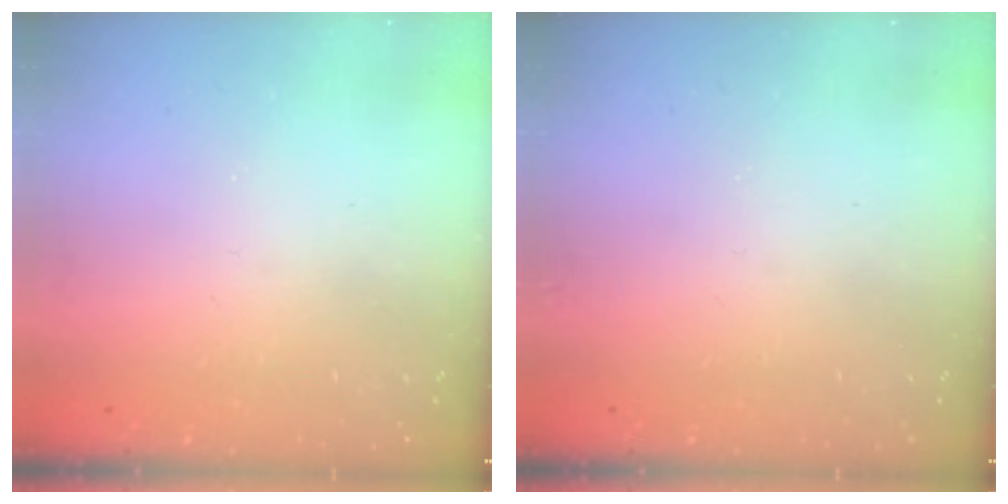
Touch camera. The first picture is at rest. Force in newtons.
{"total": 0.0}